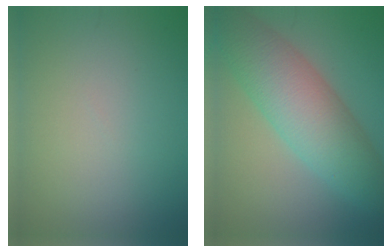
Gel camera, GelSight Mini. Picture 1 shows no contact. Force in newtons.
{"total": 8.4, "press": 8.4, "slide": 0.3}